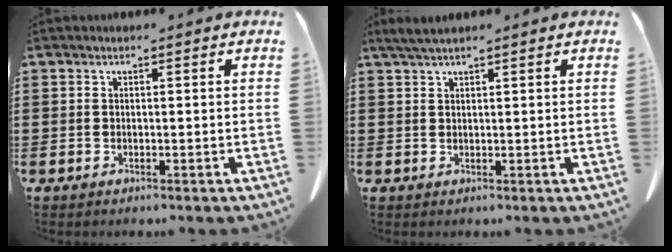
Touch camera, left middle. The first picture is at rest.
{"total": 2.2, "force": [1.7, 0.0, 1.4], "torque": [-0.031, -0.001, 0.033]}